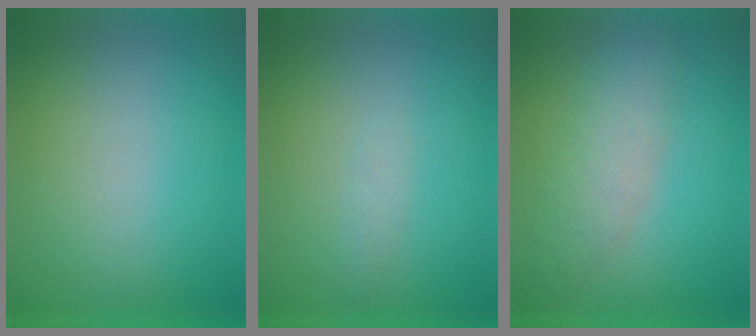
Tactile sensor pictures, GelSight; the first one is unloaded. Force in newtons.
{"total": 1.3}
{"total": 3.7}